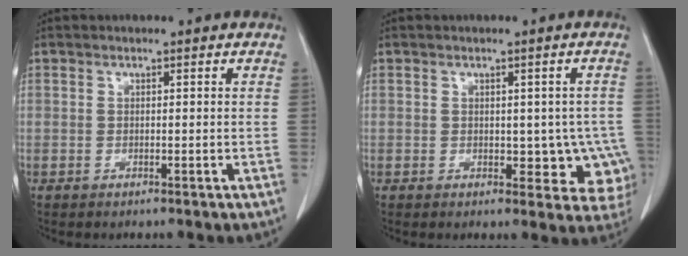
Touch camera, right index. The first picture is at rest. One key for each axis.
{"total": 7.2, "fx": -1.4, "fy": 4.5, "fz": 5.4, "tx": -0.036, "ty": 0.013, "tz": -0.010}